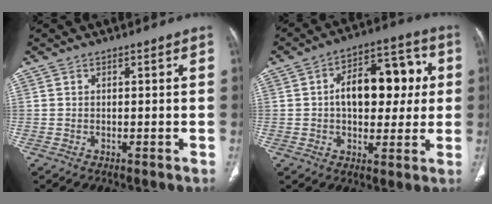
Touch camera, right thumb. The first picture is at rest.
{"total": 15.7, "force": [1.7, 9.4, 12.4], "torque": [-0.136, 0.030, 0.021]}